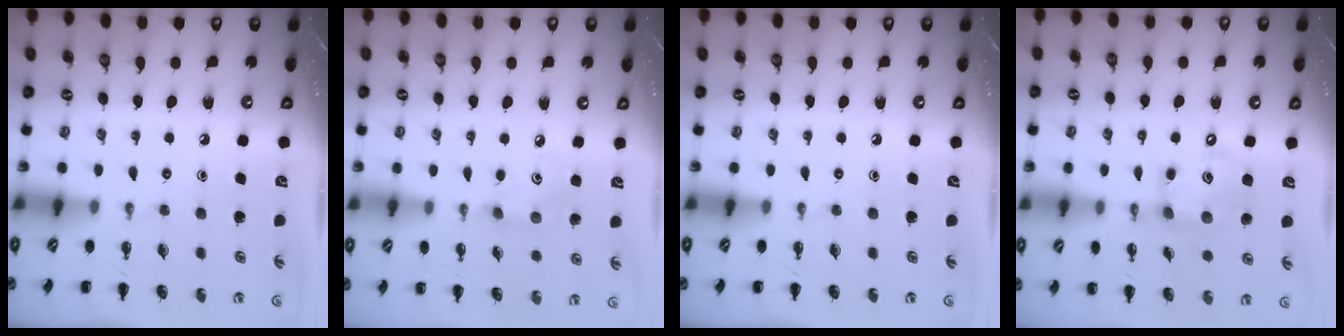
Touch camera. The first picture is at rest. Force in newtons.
{"total": 3.1, "press": 3.0, "slide": 0.6}
{"total": 0.0}
{"total": 11.6, "press": 11.4, "slide": 2.0}